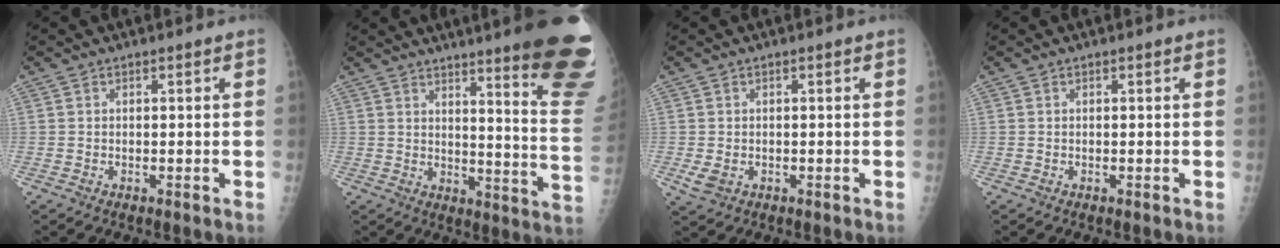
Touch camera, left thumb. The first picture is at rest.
{"total": 22.7, "force": [16.0, 2.2, 15.9], "torque": [-0.166, -0.120, 0.194]}
{"total": 2.6, "force": [-0.5, 2.0, 1.6], "torque": [-0.032, -0.005, -0.002]}
{"total": 0.0}